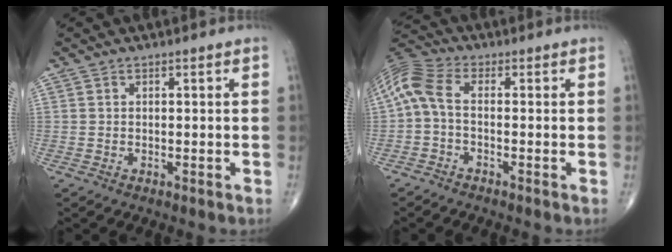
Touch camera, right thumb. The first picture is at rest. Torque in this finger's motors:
{"motor_torque": [-0.07, -0.27, 0.88, -0.10, 0.16]}